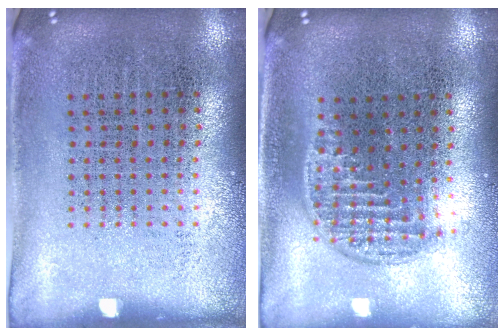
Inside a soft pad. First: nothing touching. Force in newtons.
{"total": 1.2, "press": 1.0, "slide": 0.7}